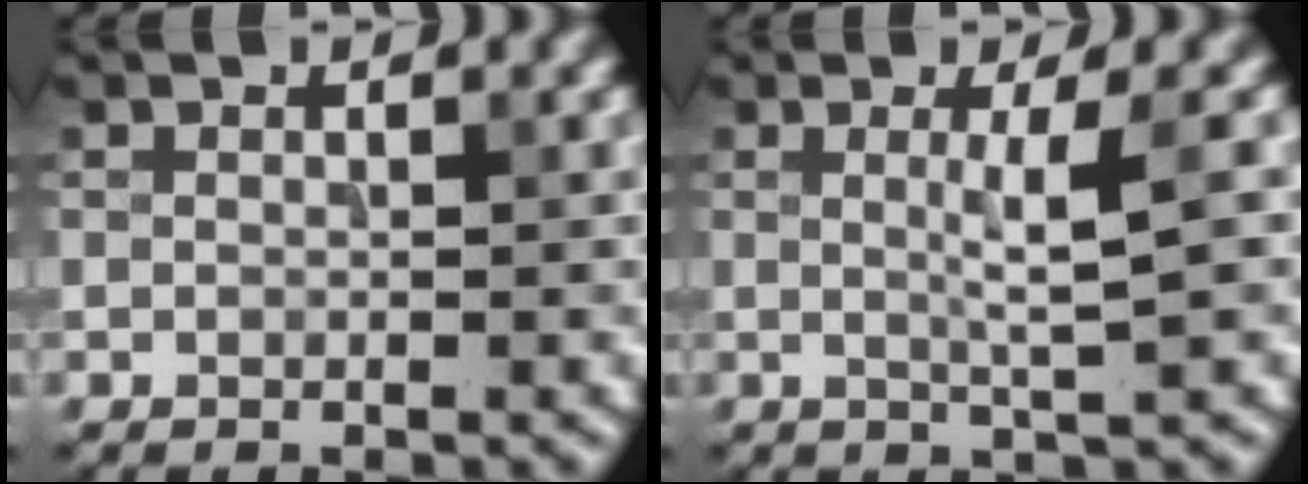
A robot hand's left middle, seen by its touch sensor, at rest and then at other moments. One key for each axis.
{"total": 3.7, "fx": 0.3, "fy": 0.6, "fz": 3.6, "tx": -0.057, "ty": 0.000, "tz": 0.002}